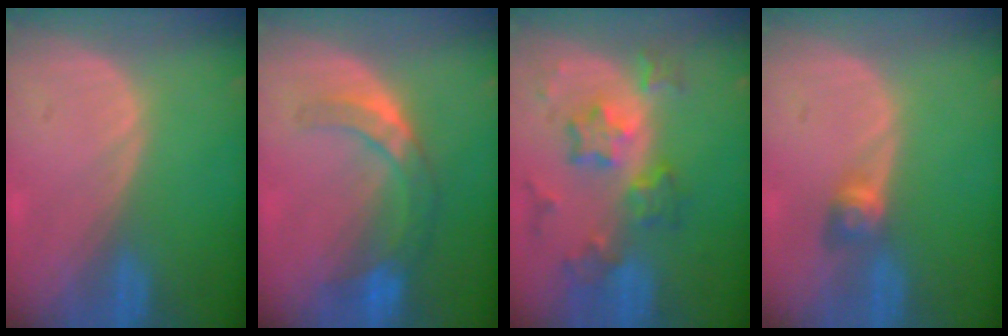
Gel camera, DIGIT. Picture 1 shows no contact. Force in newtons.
{"total": 7.3, "press": 6.4, "slide": 3.5}
{"total": 8.6, "press": 7.6, "slide": 4.1}
{"total": 2.9, "press": 2.5, "slide": 1.5}